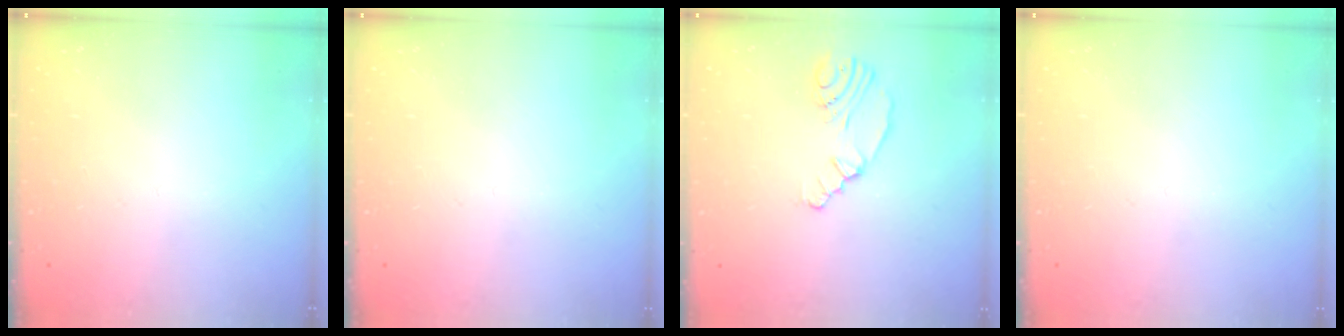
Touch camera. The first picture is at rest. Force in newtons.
{"total": 0.0}
{"total": 5.5, "press": 2.9, "slide": 4.7}
{"total": 0.0}